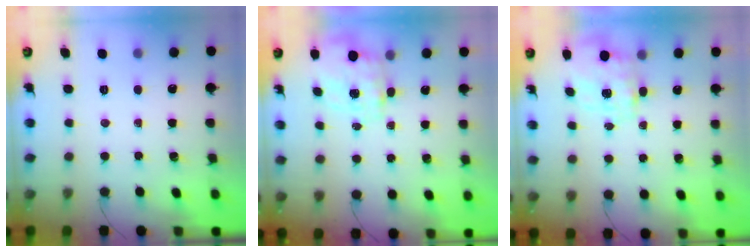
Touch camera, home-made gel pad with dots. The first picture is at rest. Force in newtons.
{"total": 2.7, "press": 2.6, "slide": 0.9}
{"total": 4.0, "press": 3.9, "slide": 0.8}